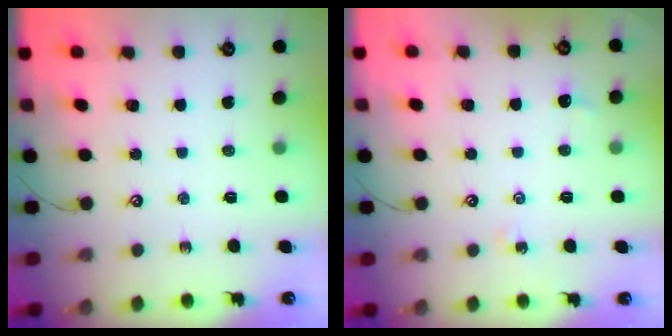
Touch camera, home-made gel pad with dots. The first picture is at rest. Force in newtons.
{"total": 2.0, "press": 1.9, "slide": 0.5}